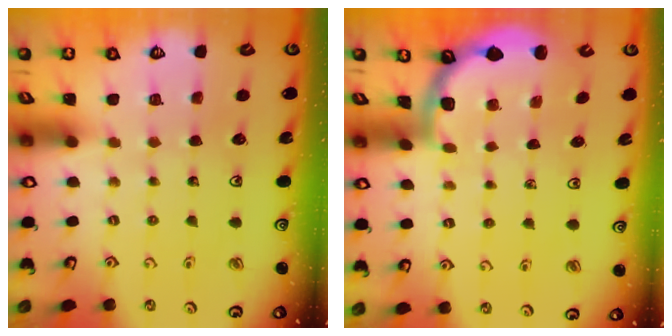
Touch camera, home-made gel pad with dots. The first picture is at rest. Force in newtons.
{"total": 1.8, "press": 1.7, "slide": 0.0}